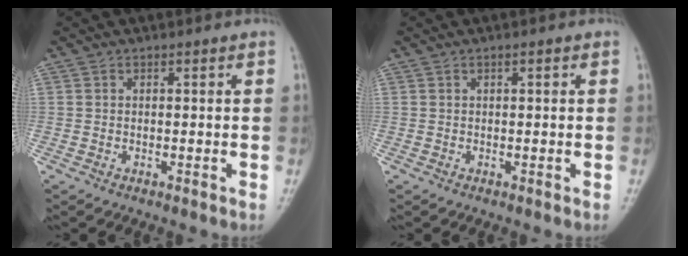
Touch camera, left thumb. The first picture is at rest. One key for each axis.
{"total": 0.8, "fx": 0.3, "fy": 0.2, "fz": 0.7, "tx": -0.012, "ty": 0.002, "tz": 0.003}